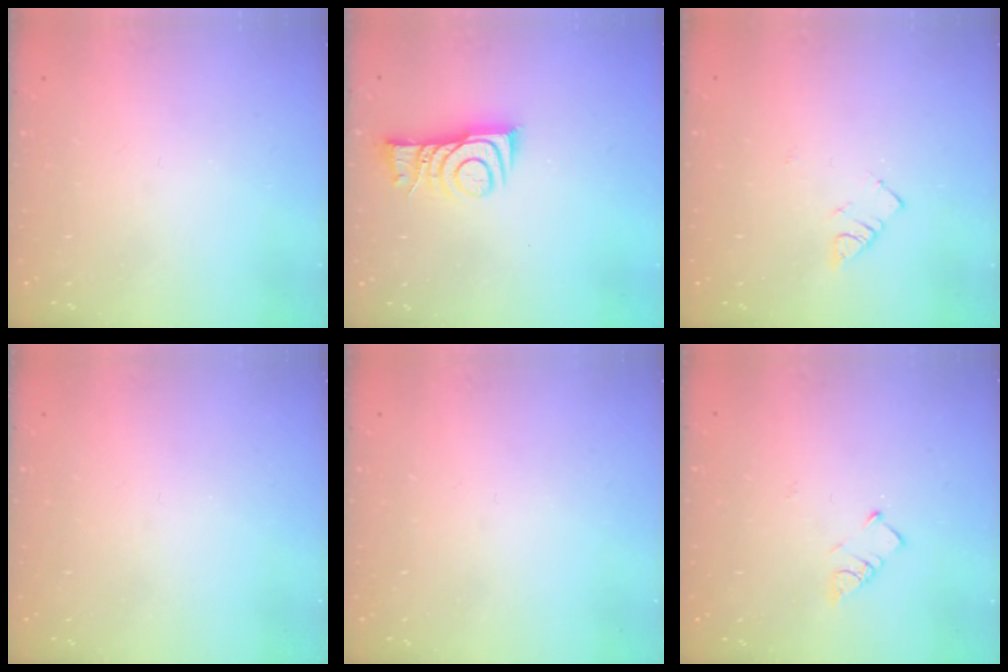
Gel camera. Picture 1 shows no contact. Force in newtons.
{"total": 9.6, "press": 9.5, "slide": 1.2}
{"total": 2.6, "press": 2.6, "slide": 0.4}
{"total": 0.0}
{"total": 0.0}
{"total": 2.9, "press": 2.9, "slide": 0.0}